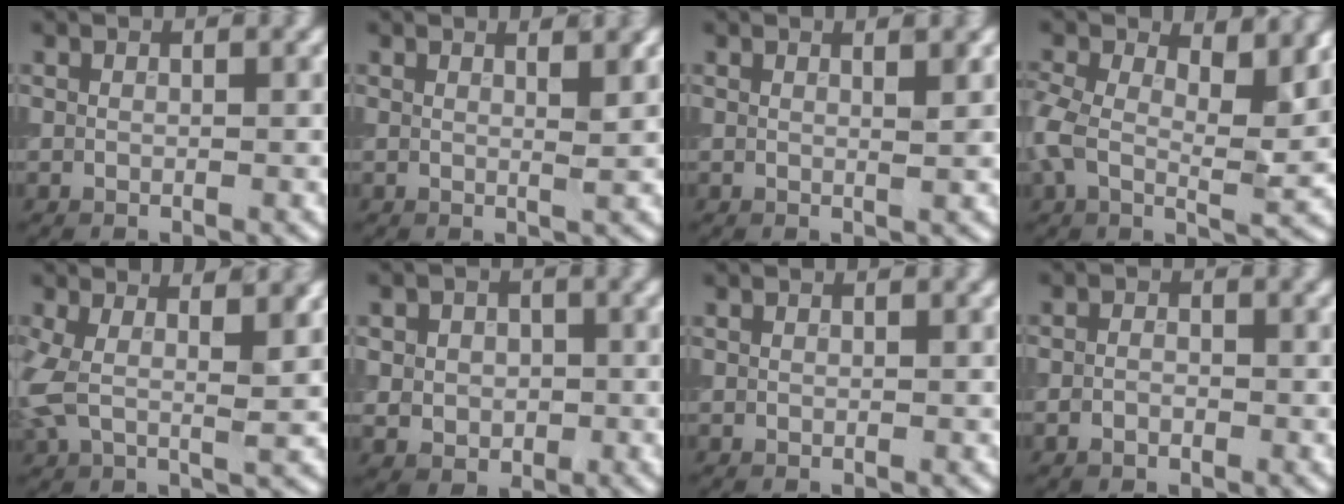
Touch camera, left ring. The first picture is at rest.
{"total": 2.5, "force": [1.1, 0.8, 2.1], "torque": [-0.019, 0.012, -0.005]}
{"total": 1.8, "force": [0.8, 0.6, 1.6], "torque": [-0.015, 0.005, -0.001]}
{"total": 7.7, "force": [2.0, 3.9, 6.4], "torque": [-0.133, -0.003, 0.023]}
{"total": 5.3, "force": [1.1, 1.9, 4.8], "torque": [-0.105, 0.001, 0.014]}
{"total": 3.2, "force": [0.0, 2.8, 1.5], "torque": [-0.022, -0.006, -0.007]}
{"total": 0.0}
{"total": 1.4, "force": [-0.7, 0.9, 0.8], "torque": [-0.014, 0.000, -0.018]}